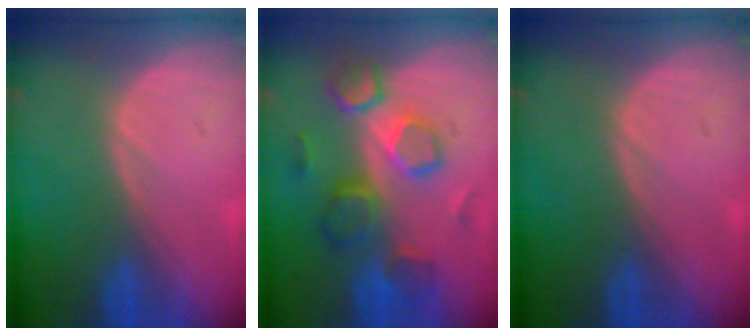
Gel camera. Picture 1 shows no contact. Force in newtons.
{"total": 8.4, "press": 8.3, "slide": 1.3}
{"total": 0.0}